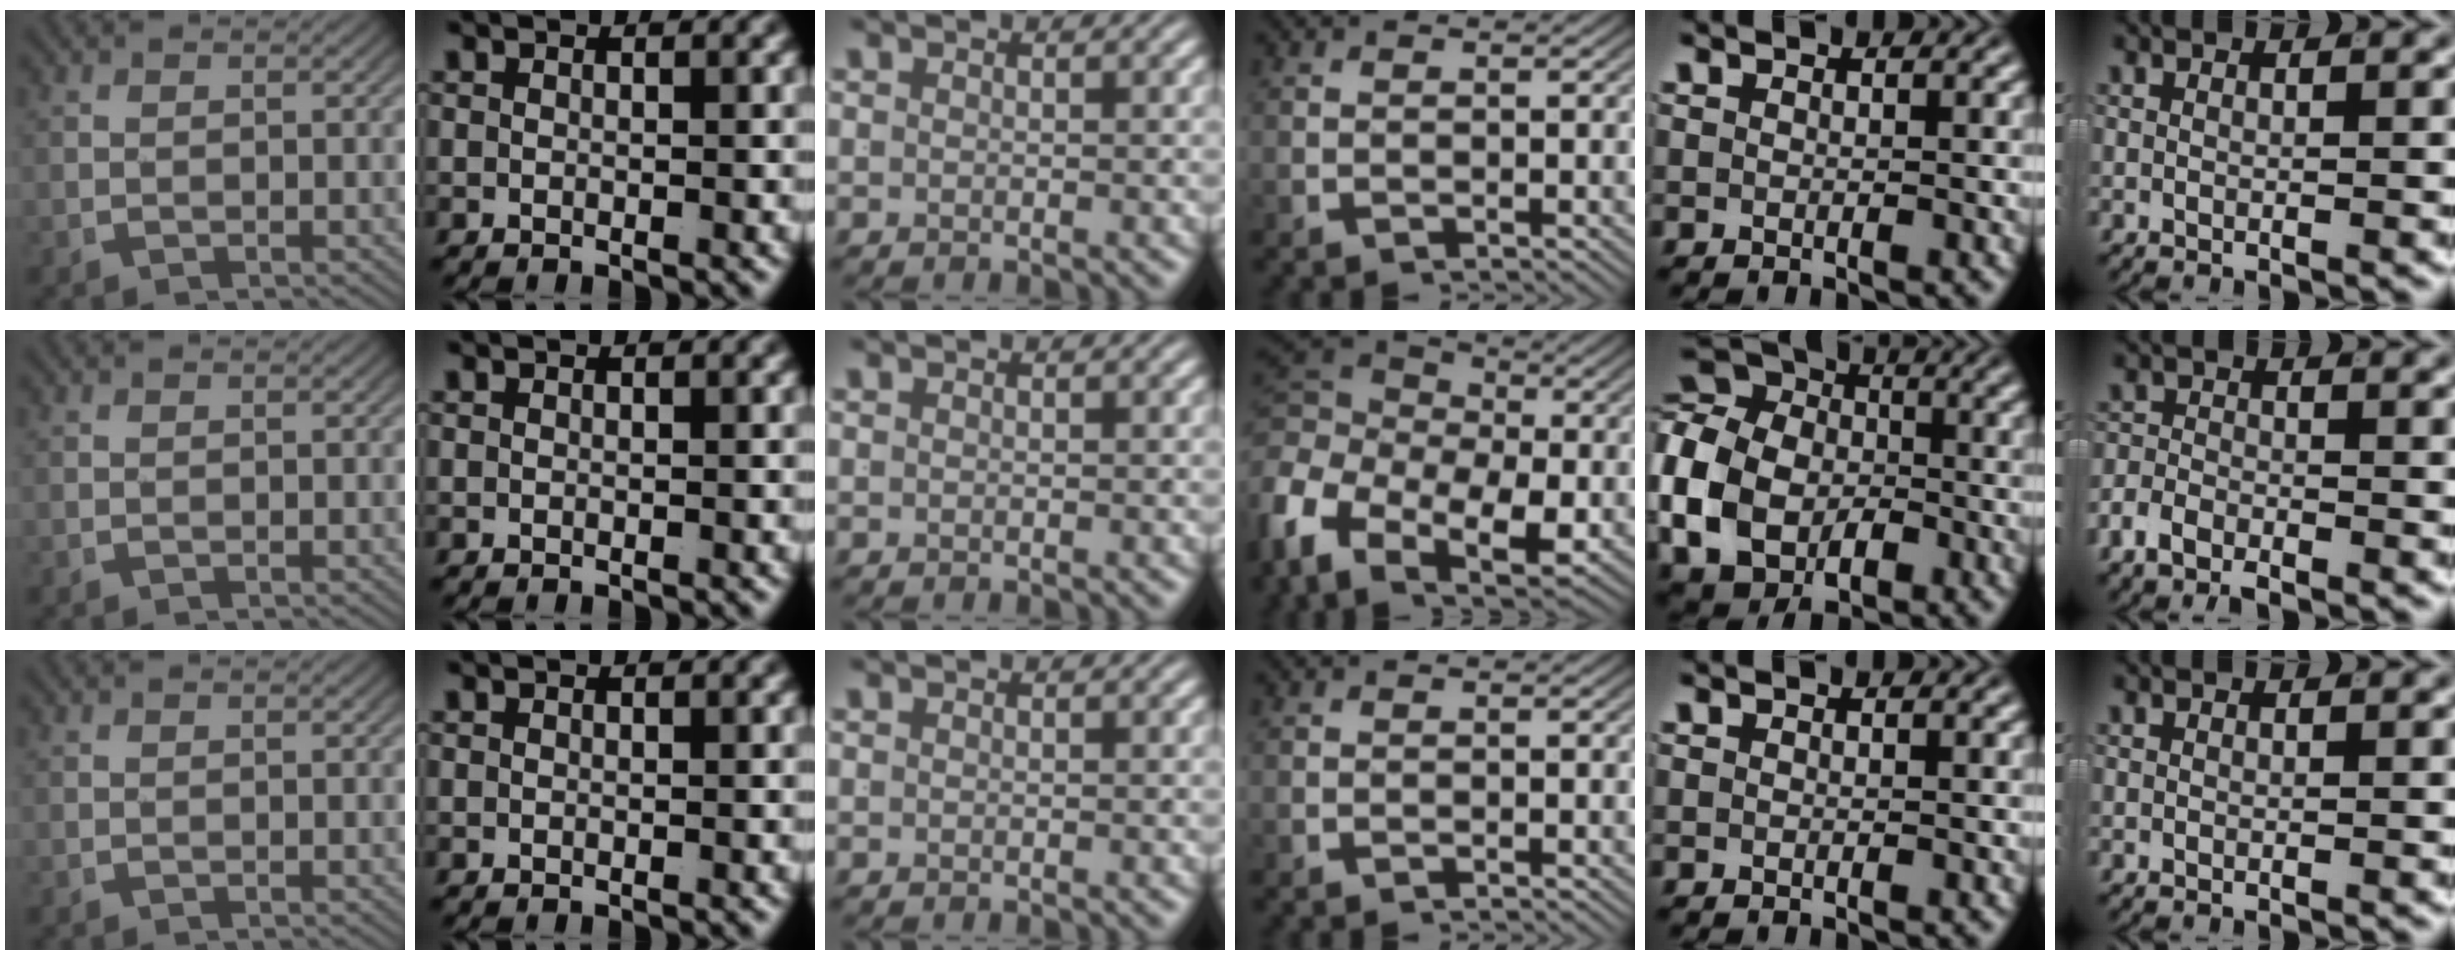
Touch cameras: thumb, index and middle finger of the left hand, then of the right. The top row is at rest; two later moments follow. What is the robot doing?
{"motion": "lift_and_place", "object": "jacket"}